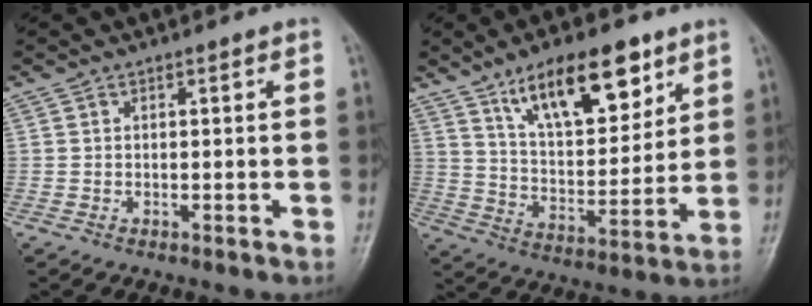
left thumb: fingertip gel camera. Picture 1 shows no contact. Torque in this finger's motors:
{"motor_torque": [0.65, 0.40, 1.39, -1.38, 0.28]}